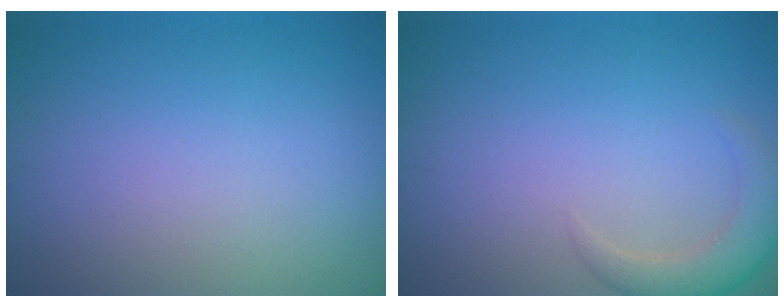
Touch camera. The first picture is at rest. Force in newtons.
{"total": 2.9, "press": 2.9, "slide": 0.3}